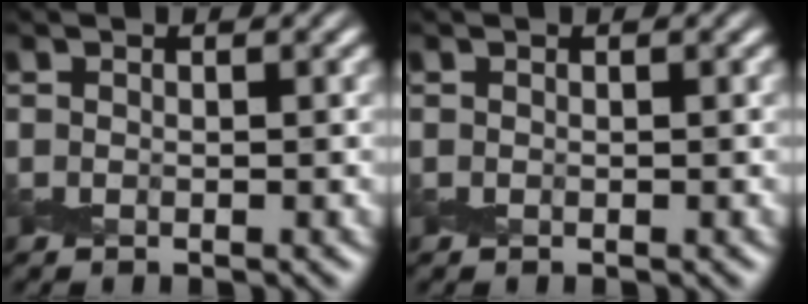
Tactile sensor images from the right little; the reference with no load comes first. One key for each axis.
{"total": 0.0}